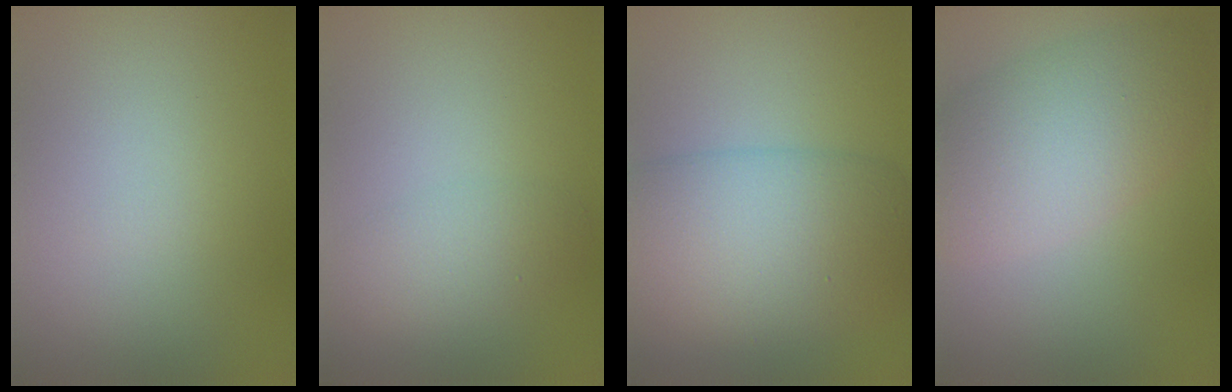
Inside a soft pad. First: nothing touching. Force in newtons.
{"total": 2.5, "press": 2.5, "slide": 0.0}
{"total": 10.3, "press": 10.3, "slide": 0.2}
{"total": 7.0, "press": 7.0, "slide": 0.3}